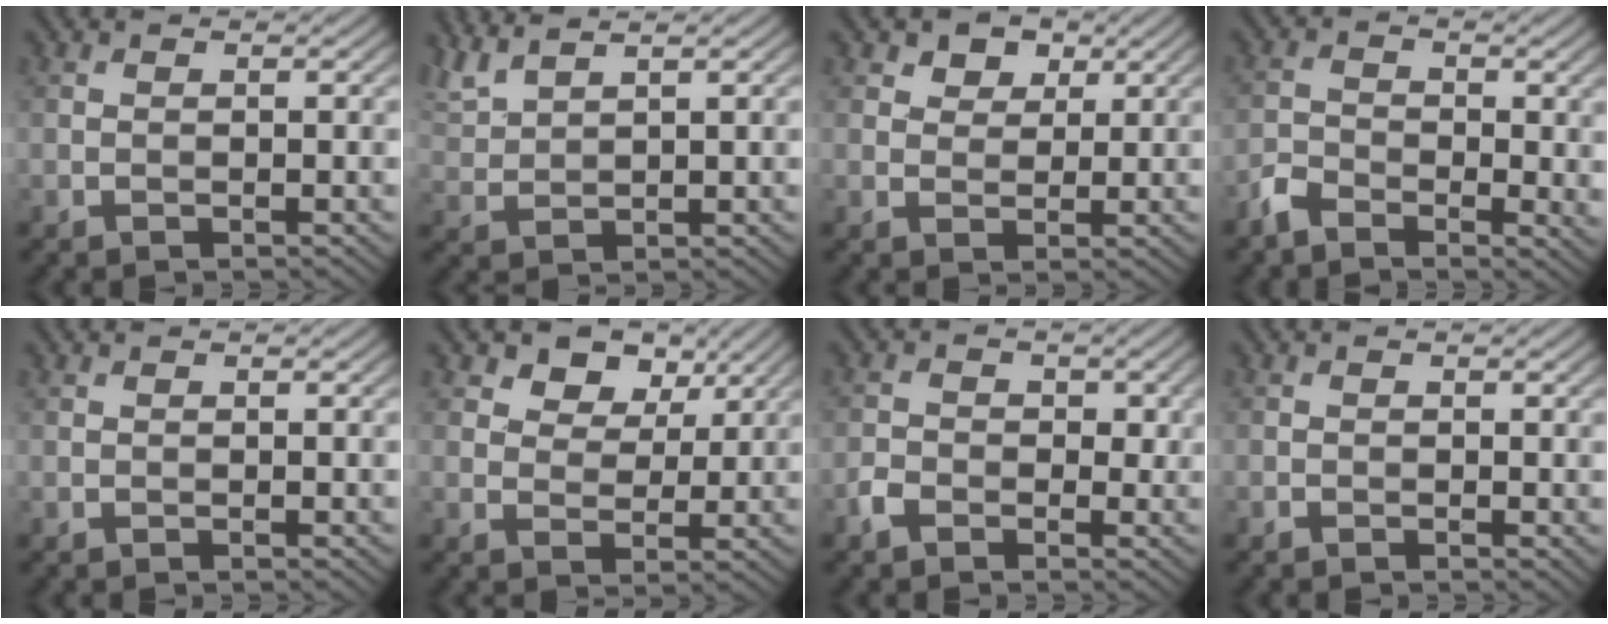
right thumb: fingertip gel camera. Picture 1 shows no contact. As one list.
[{"total": 4.3, "force": [3.7, 0.8, 2.1], "torque": [-0.061, 0.014, 0.083]}, {"total": 3.9, "force": [2.3, 2.6, 1.7], "torque": [-0.032, -0.008, 0.045]}, {"total": 4.5, "force": [-2.6, 2.2, 2.9], "torque": [-0.057, -0.006, -0.058]}, {"total": 0.0}, {"total": 6.1, "force": [3.7, 4.0, 2.9], "torque": [-0.049, -0.014, 0.069]}, {"total": 2.7, "force": [-1.1, 2.0, 1.4], "torque": [-0.022, 0.000, -0.027]}, {"total": 0.5, "force": [-0.2, 0.3, 0.4], "torque": [-0.005, -0.004, -0.003]}]